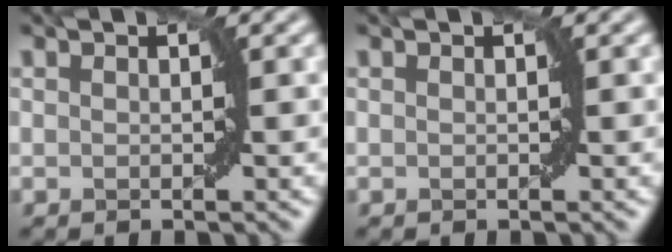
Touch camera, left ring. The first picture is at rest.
{"total": 0.0}